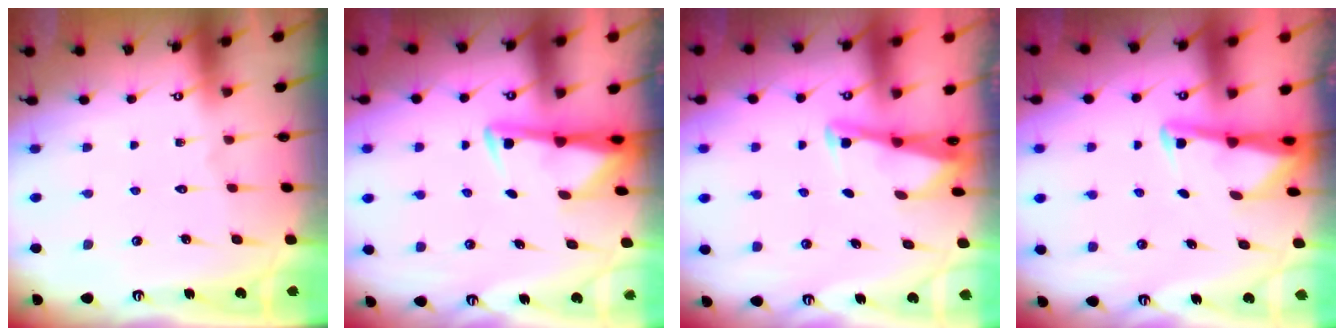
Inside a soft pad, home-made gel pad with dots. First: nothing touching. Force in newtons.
{"total": 3.0, "press": 2.9, "slide": 0.5}
{"total": 2.7, "press": 2.7, "slide": 0.1}
{"total": 3.0, "press": 3.0, "slide": 0.3}